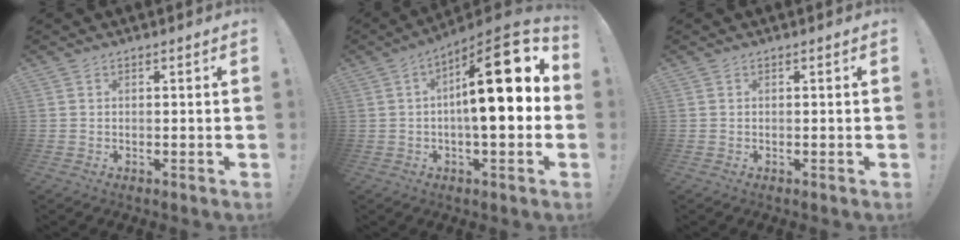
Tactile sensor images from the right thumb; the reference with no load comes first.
{"total": 20.6, "force": [2.7, 6.0, 19.6], "torque": [-0.277, -0.017, 0.036]}
{"total": 0.0}